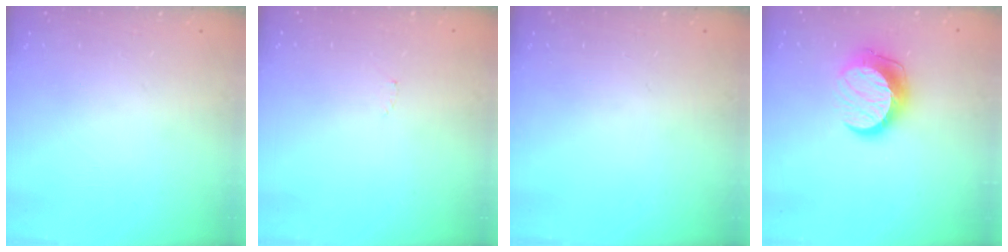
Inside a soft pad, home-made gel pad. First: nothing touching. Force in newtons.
{"total": 2.3, "press": 2.3, "slide": 0.2}
{"total": 0.0}
{"total": 11.1, "press": 11.1, "slide": 0.4}